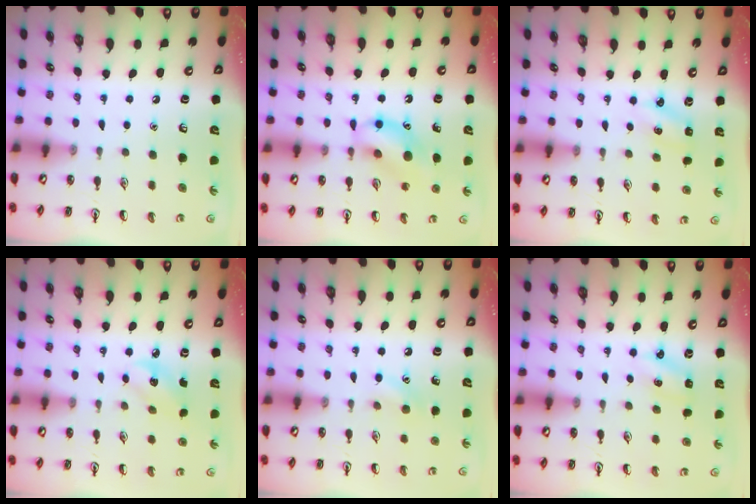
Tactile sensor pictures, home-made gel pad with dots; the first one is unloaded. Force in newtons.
{"total": 12.2, "press": 12.0, "slide": 1.8}
{"total": 2.6, "press": 2.4, "slide": 0.8}
{"total": 2.8, "press": 2.7, "slide": 0.9}
{"total": 6.5, "press": 6.3, "slide": 1.7}
{"total": 2.6, "press": 2.4, "slide": 0.8}